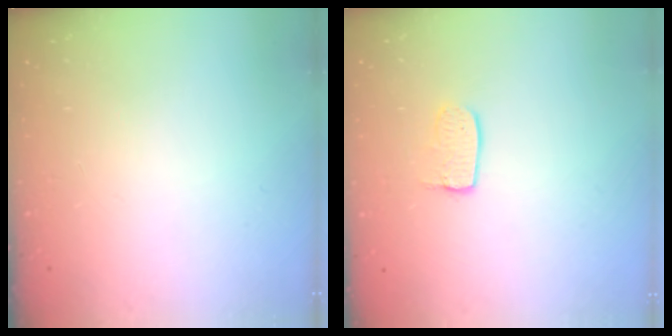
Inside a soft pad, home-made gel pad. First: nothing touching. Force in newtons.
{"total": 6.0, "press": 6.0, "slide": 0.3}